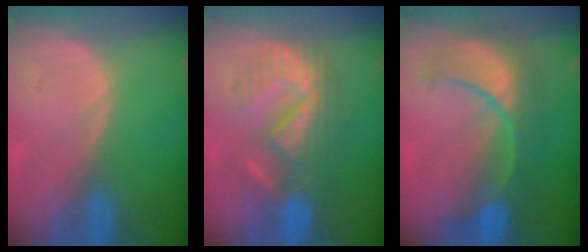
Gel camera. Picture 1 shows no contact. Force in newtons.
{"total": 8.9, "press": 8.7, "slide": 1.9}
{"total": 8.9, "press": 8.9, "slide": 0.6}